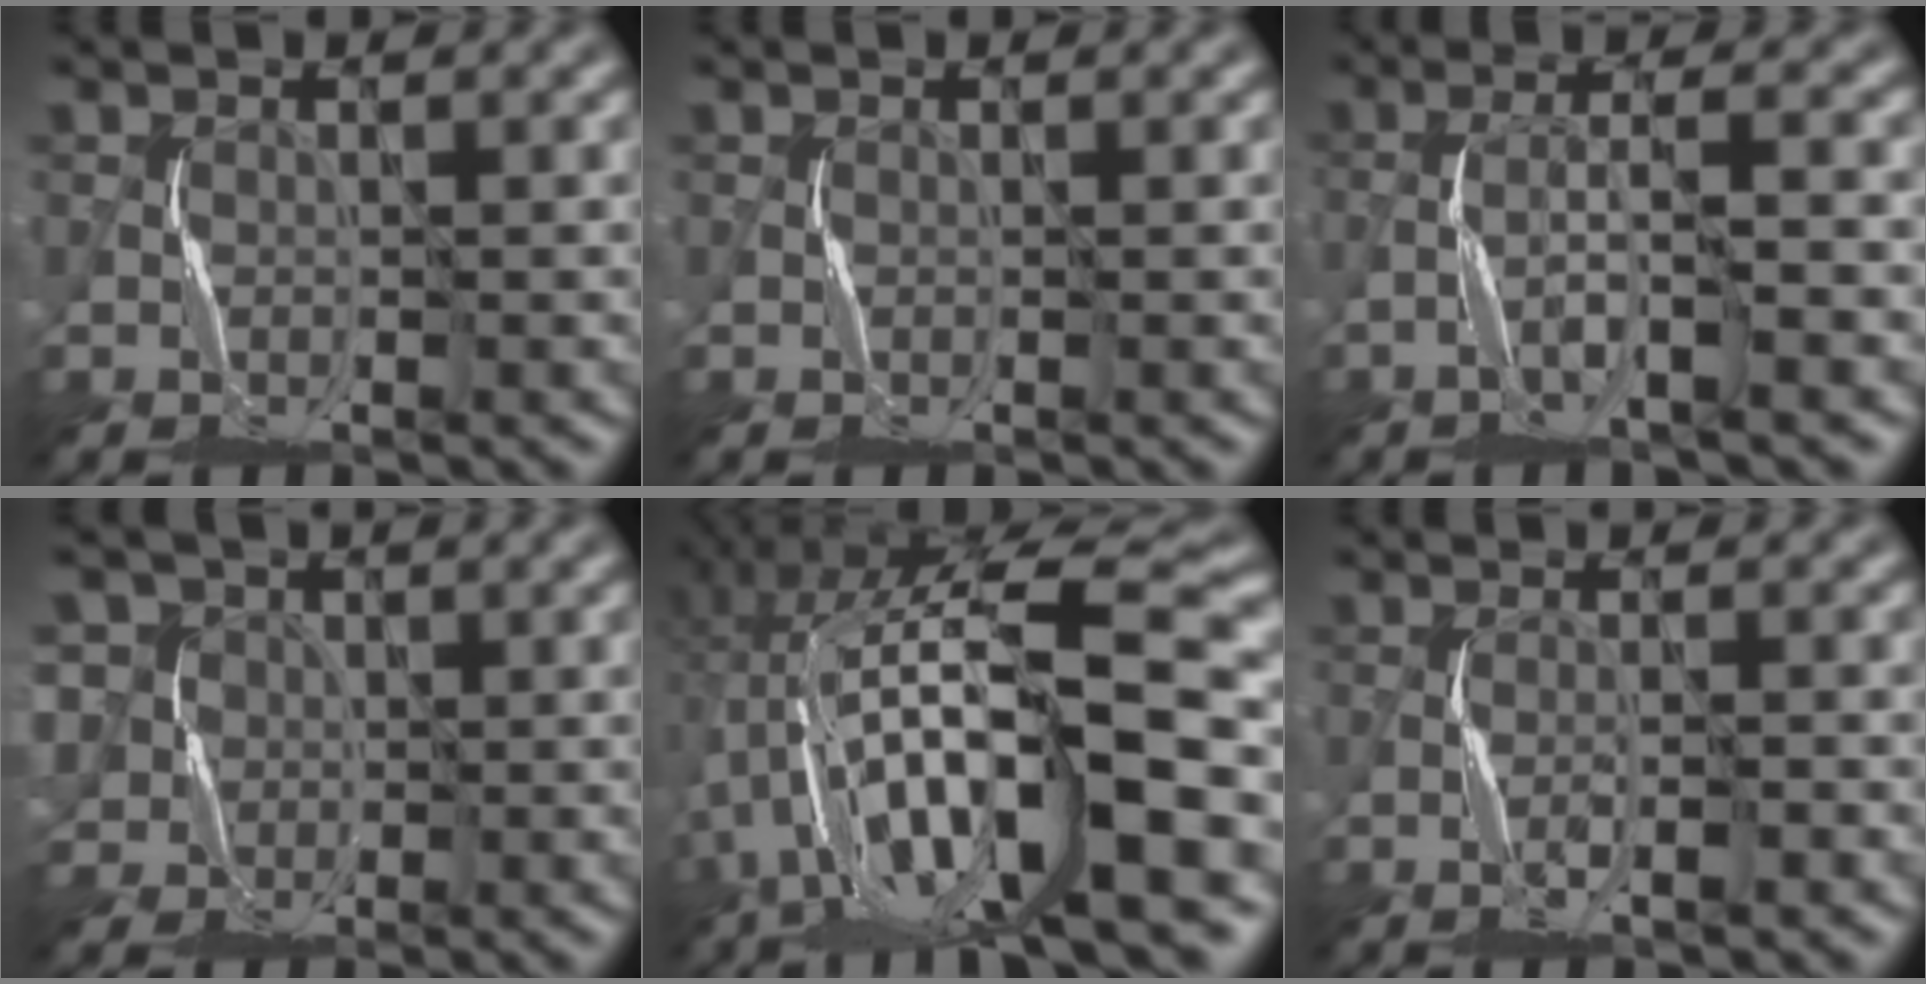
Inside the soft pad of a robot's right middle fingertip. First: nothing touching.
{"total": 0.0}
{"total": 3.9, "force": [-2.0, 0.2, 3.4], "torque": [-0.066, 0.006, -0.043]}
{"total": 5.8, "force": [1.0, 5.6, 1.1], "torque": [-0.024, 0.031, -0.011]}
{"total": 15.3, "force": [-2.5, 3.9, 14.5], "torque": [-0.251, 0.029, -0.042]}
{"total": 1.7, "force": [-0.7, 0.0, 1.5], "torque": [-0.029, 0.003, -0.016]}